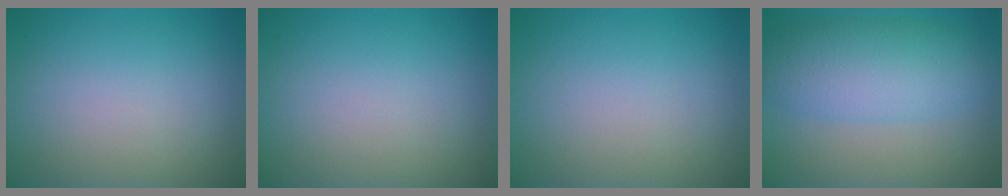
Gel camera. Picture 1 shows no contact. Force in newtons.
{"total": 0.0}
{"total": 0.0}
{"total": 6.3, "press": 6.3, "slide": 0.0}